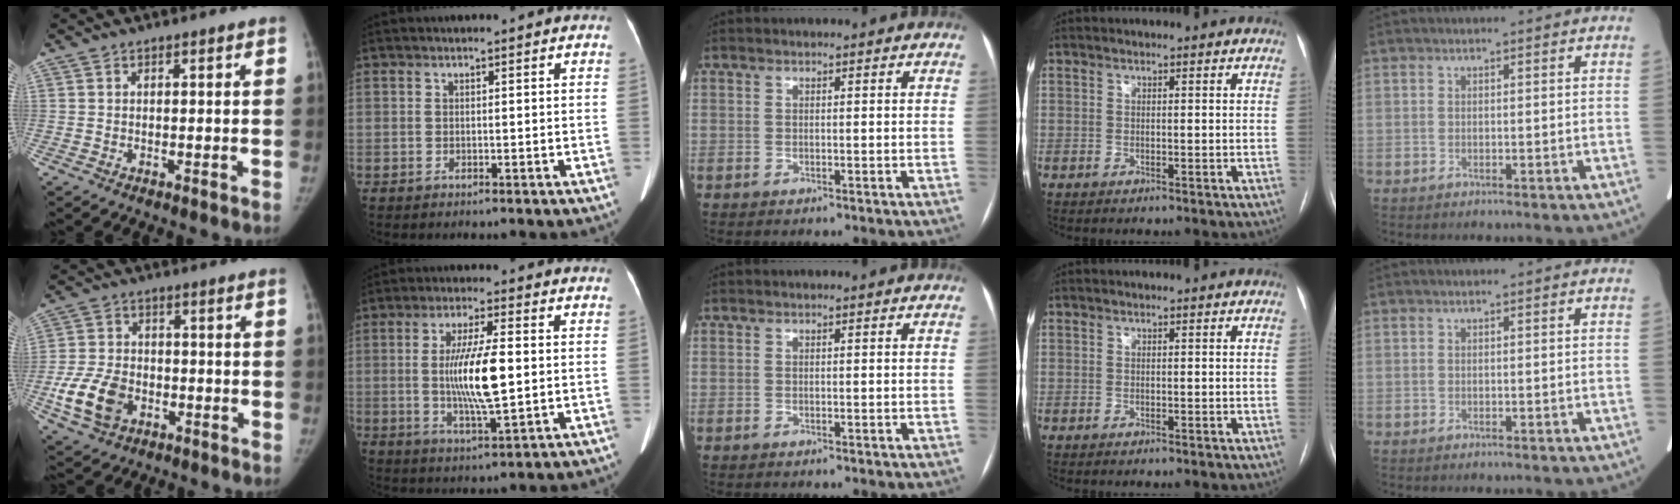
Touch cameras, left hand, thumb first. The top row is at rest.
{"thumb": {"total": 10.3, "force": [-3.6, 7.2, 6.5], "torque": [-0.119, 0.012, -0.062]}, "index": {"total": 10.3, "force": [0.1, 1.5, 10.2], "torque": [-0.196, -0.006, 0.002]}}